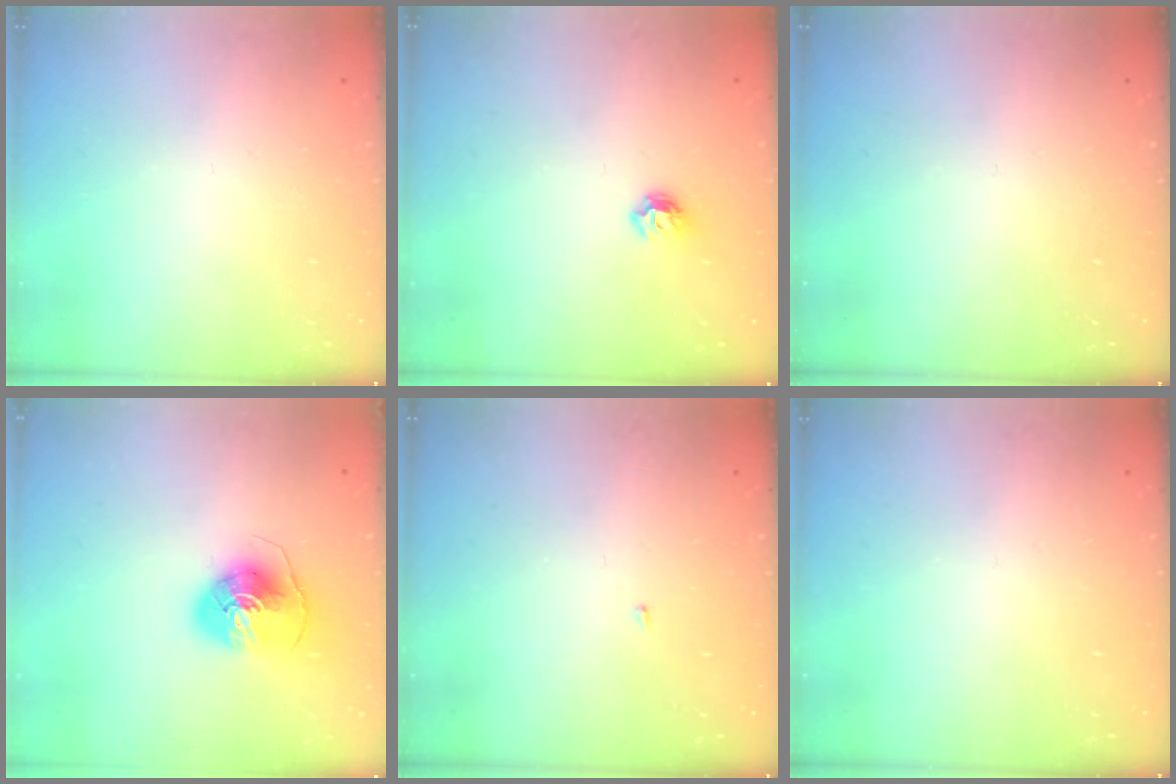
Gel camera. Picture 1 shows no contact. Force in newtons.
{"total": 6.4, "press": 6.4, "slide": 0.7}
{"total": 0.0}
{"total": 9.5, "press": 9.4, "slide": 1.3}
{"total": 1.4, "press": 1.3, "slide": 0.1}
{"total": 0.0}